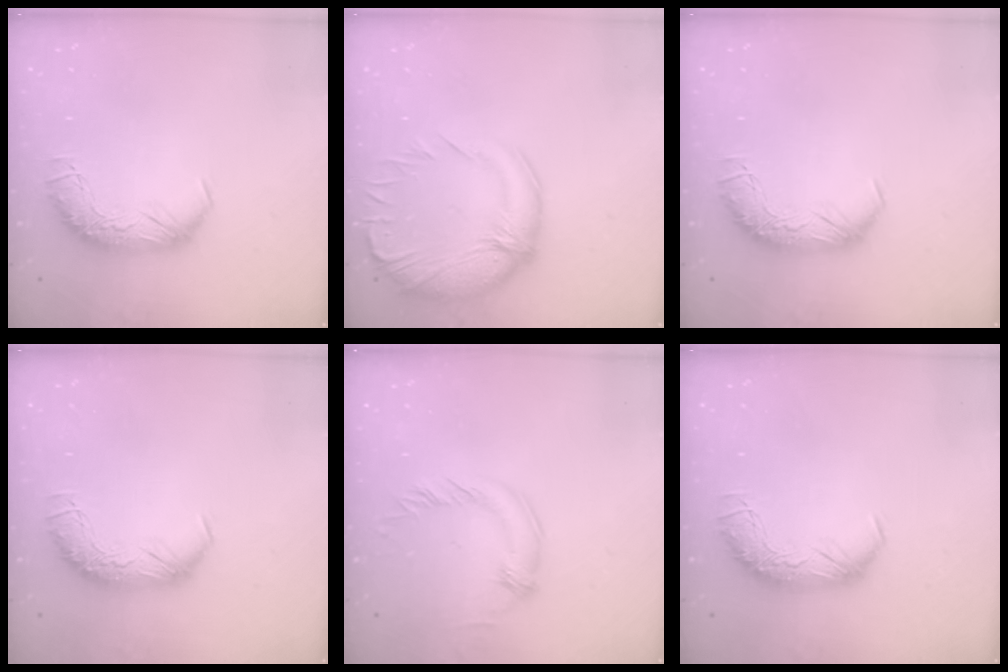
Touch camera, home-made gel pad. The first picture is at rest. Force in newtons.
{"total": 5.5, "press": 4.1, "slide": 3.7}
{"total": 0.0}
{"total": 0.0}
{"total": 2.0, "press": 2.0, "slide": 0.4}
{"total": 0.0}